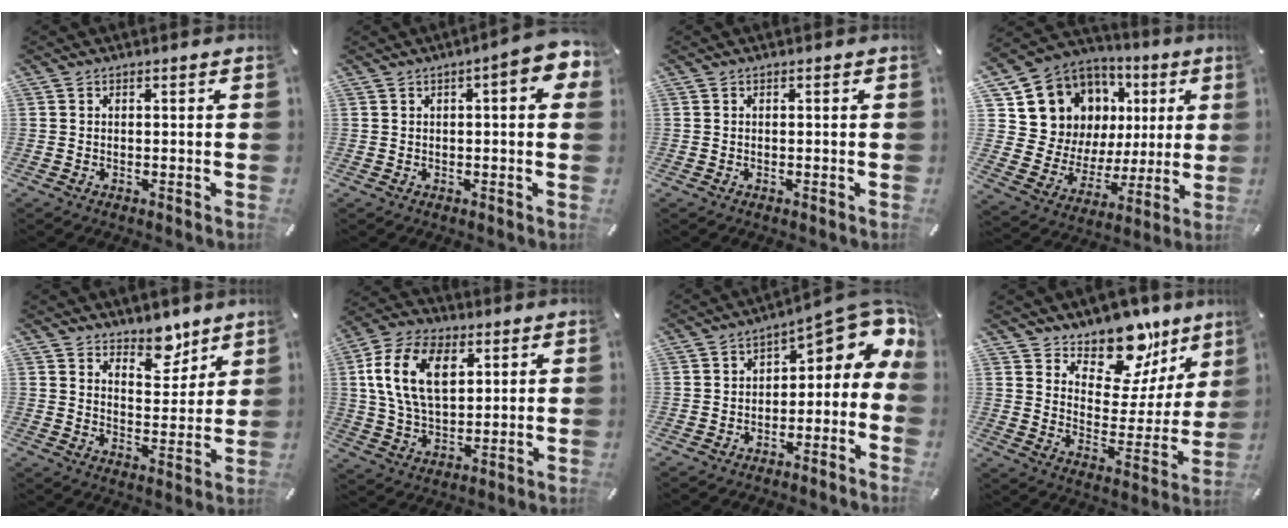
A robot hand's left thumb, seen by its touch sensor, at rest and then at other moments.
{"total": 7.1, "force": [2.4, 1.9, 6.4], "torque": [-0.088, -0.010, 0.035]}
{"total": 0.0}
{"total": 13.0, "force": [6.2, 11.2, 2.0], "torque": [-0.044, -0.062, 0.140]}
{"total": 8.2, "force": [7.0, 4.1, 1.3], "torque": [0.001, -0.061, 0.127]}
{"total": 14.5, "force": [4.6, 9.3, 10.1], "torque": [-0.221, 0.004, 0.080]}
{"total": 9.1, "force": [3.5, 4.8, 6.9], "torque": [-0.086, -0.032, 0.056]}
{"total": 14.5, "force": [12.3, 6.9, 3.4], "torque": [-0.050, -0.117, 0.219]}